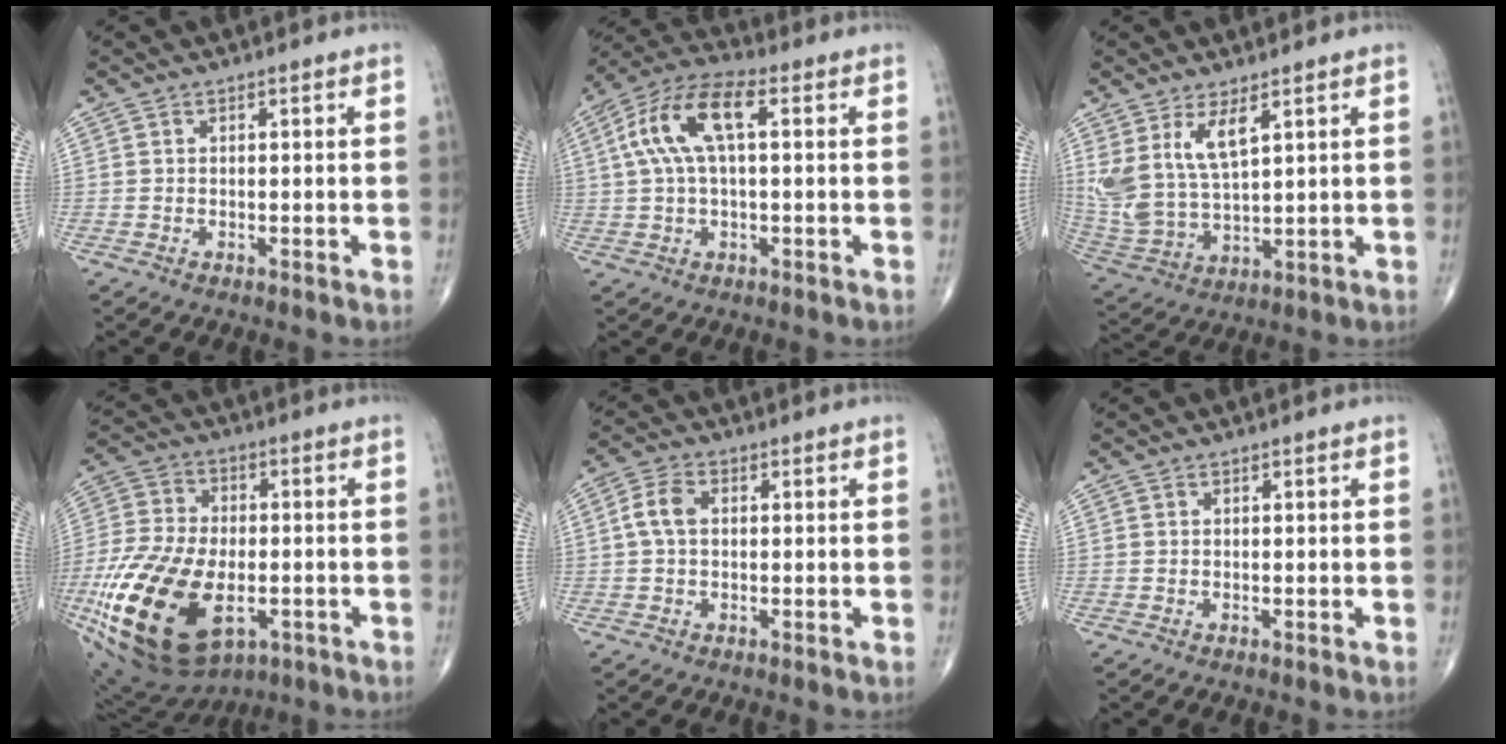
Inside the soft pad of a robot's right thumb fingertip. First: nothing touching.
{"total": 12.0, "force": [2.4, 5.1, 10.6], "torque": [-0.227, 0.038, 0.040]}
{"total": 11.2, "force": [5.2, 4.6, 8.7], "torque": [-0.183, -0.026, 0.120]}
{"total": 26.3, "force": [-7.8, 15.0, 20.2], "torque": [-0.445, -0.015, -0.123]}
{"total": 4.4, "force": [0.4, 2.8, 3.4], "torque": [-0.076, 0.014, 0.004]}
{"total": 0.0}